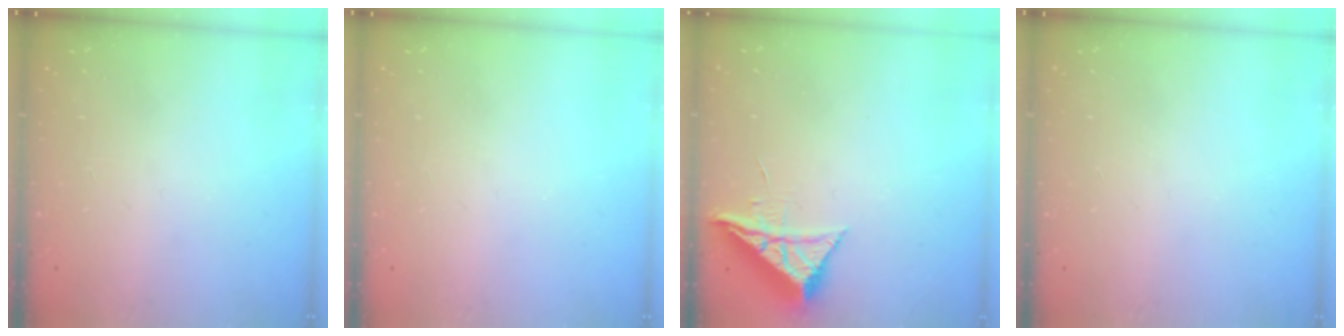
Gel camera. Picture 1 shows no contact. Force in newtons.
{"total": 0.0}
{"total": 7.1, "press": 7.1, "slide": 0.2}
{"total": 0.0}